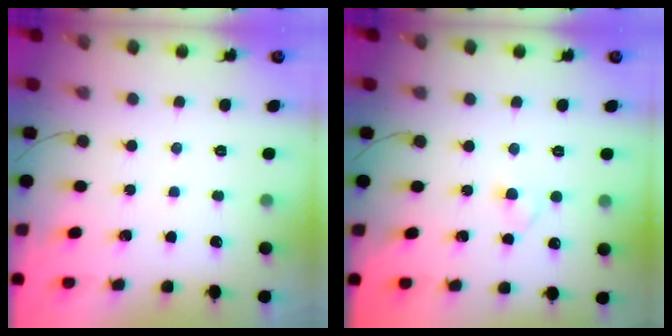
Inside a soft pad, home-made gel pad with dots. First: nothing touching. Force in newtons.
{"total": 2.4, "press": 2.1, "slide": 1.1}